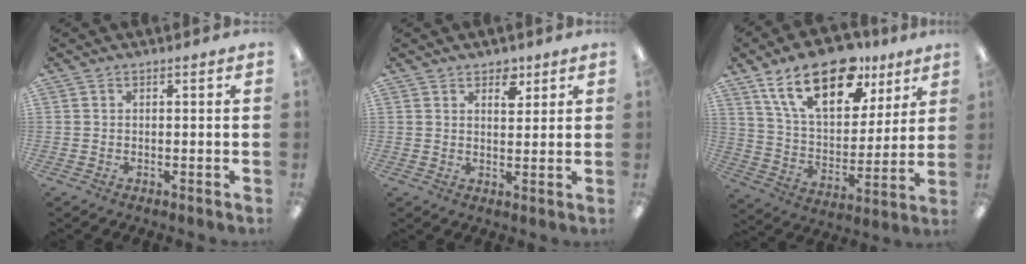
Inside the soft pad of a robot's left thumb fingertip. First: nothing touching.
{"total": 4.3, "force": [2.9, 2.5, 2.0], "torque": [-0.004, -0.014, 0.046]}
{"total": 21.4, "force": [13.4, 10.6, 12.9], "torque": [-0.216, -0.059, 0.234]}